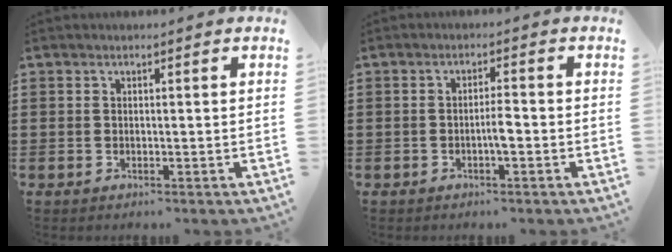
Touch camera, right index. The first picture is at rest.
{"total": 2.8, "force": [-0.9, 0.5, 2.7], "torque": [-0.048, 0.003, -0.017]}